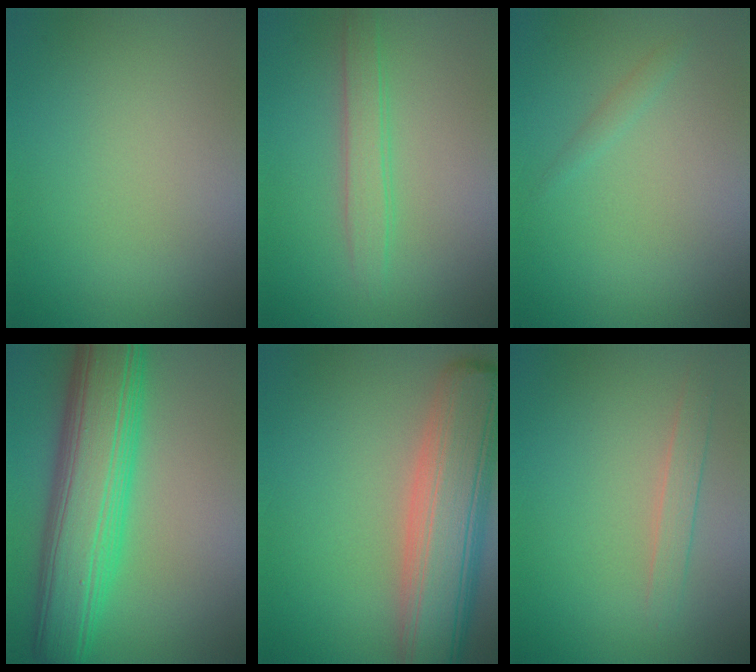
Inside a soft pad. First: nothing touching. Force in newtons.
{"total": 2.2, "press": 2.2, "slide": 0.1}
{"total": 0.8, "press": 0.8, "slide": 0.0}
{"total": 10.5, "press": 10.5, "slide": 0.3}
{"total": 9.7, "press": 9.7, "slide": 1.0}
{"total": 1.6, "press": 1.6, "slide": 0.1}